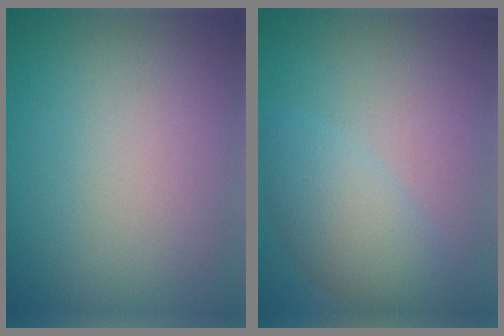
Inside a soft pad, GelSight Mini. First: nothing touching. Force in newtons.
{"total": 3.8, "press": 3.8, "slide": 0.2}